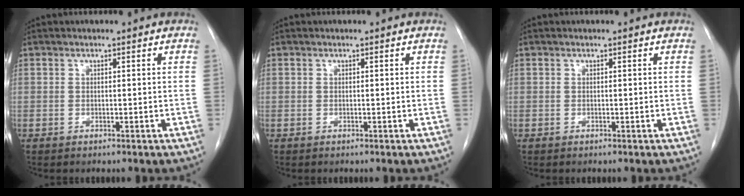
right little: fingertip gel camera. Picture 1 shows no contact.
{"total": 0.0}
{"total": 0.0}